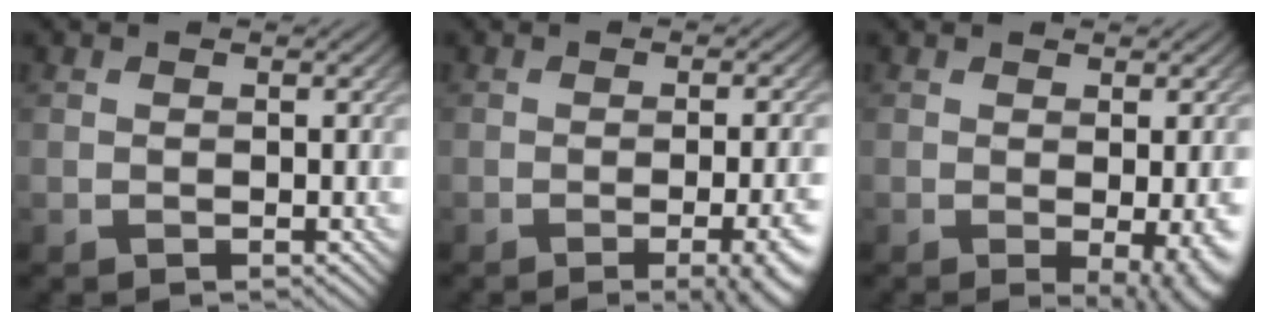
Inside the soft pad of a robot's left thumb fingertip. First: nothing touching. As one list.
[{"total": 8.2, "force": [-2.9, 2.5, 7.2], "torque": [-0.075, 0.003, -0.031]}, {"total": 6.0, "force": [-1.3, 1.8, 5.6], "torque": [-0.065, -0.014, -0.007]}]